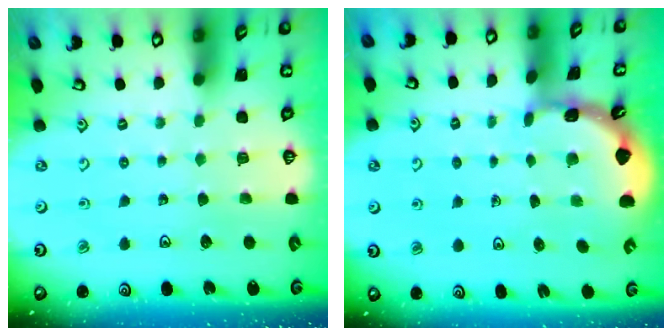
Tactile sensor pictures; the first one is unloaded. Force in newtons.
{"total": 1.8, "press": 1.8, "slide": 0.2}